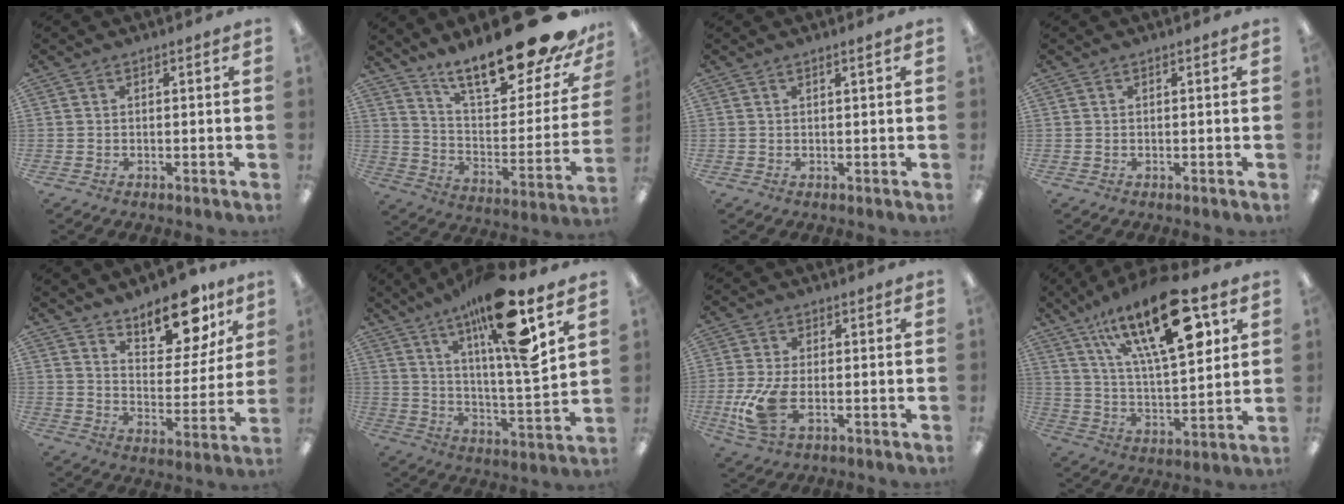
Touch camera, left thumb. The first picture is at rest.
{"total": 26.2, "force": [19.4, 7.3, 16.0], "torque": [-0.231, -0.134, 0.317]}
{"total": 1.4, "force": [0.7, 0.1, 1.2], "torque": [-0.023, 0.000, 0.012]}
{"total": 0.0}
{"total": 14.8, "force": [11.5, 6.2, 7.0], "torque": [-0.085, -0.075, 0.198]}
{"total": 19.9, "force": [12.2, 3.7, 15.2], "torque": [-0.257, -0.060, 0.187]}
{"total": 10.9, "force": [-2.4, 5.5, 9.1], "torque": [-0.186, -0.009, -0.039]}
{"total": 24.5, "force": [13.0, 9.0, 18.8], "torque": [-0.298, -0.058, 0.208]}